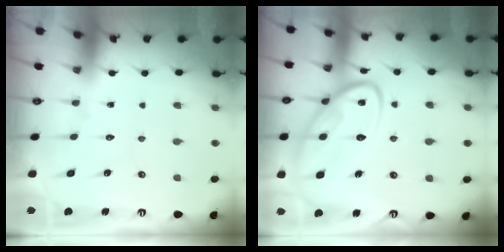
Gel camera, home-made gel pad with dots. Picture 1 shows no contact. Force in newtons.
{"total": 14.2, "press": 14.1, "slide": 1.4}